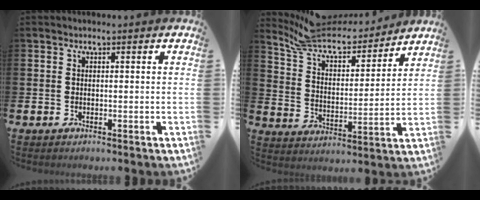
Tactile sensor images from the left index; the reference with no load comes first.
{"total": 9.1, "force": [8.4, 2.9, 2.0], "torque": [-0.082, -0.066, 0.147]}